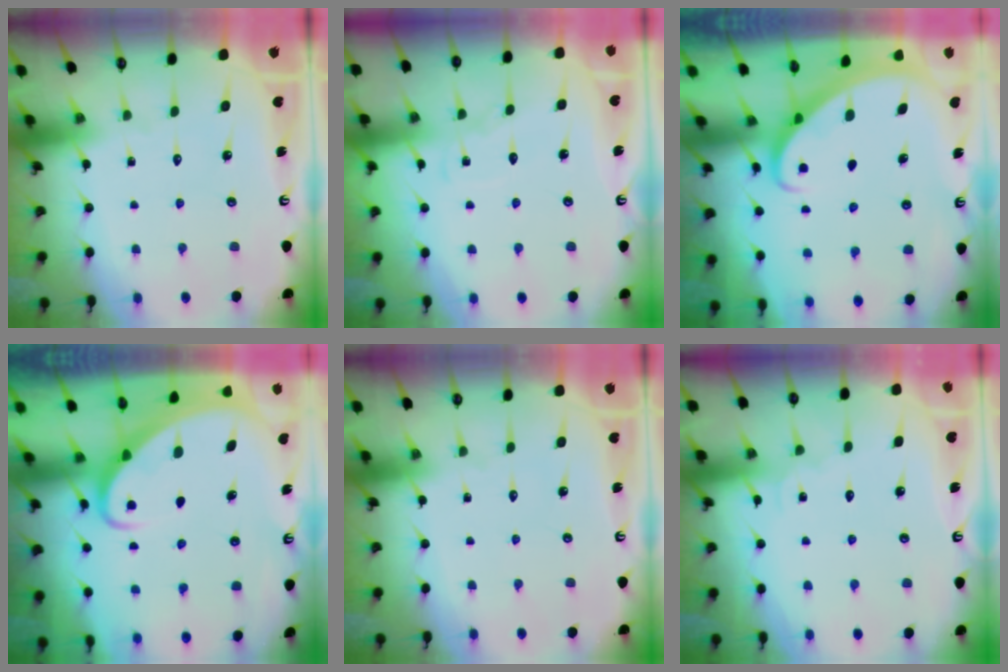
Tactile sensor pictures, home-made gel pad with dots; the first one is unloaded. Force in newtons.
{"total": 4.4, "press": 4.3, "slide": 0.3}
{"total": 2.7, "press": 2.7, "slide": 0.2}
{"total": 2.8, "press": 2.8, "slide": 0.3}
{"total": 0.0}
{"total": 3.1, "press": 3.0, "slide": 0.3}